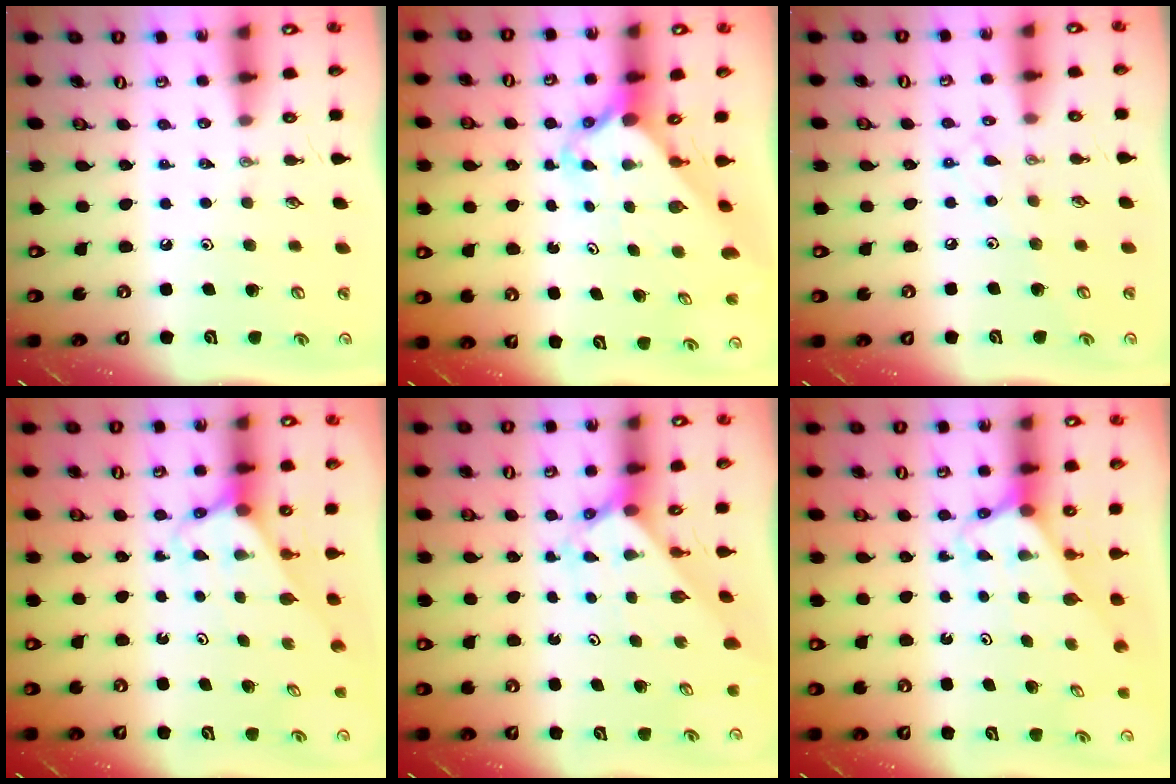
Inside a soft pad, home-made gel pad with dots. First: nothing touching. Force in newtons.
{"total": 2.8, "press": 2.7, "slide": 0.2}
{"total": 7.8, "press": 7.7, "slide": 0.6}
{"total": 2.9, "press": 2.9, "slide": 0.2}
{"total": 2.1, "press": 2.1, "slide": 0.2}
{"total": 2.5, "press": 2.5, "slide": 0.1}